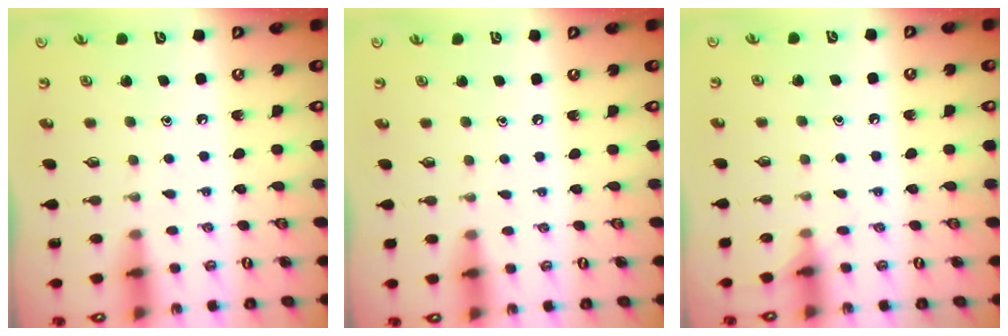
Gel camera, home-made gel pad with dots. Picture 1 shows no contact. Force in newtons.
{"total": 0.0}
{"total": 6.0, "press": 6.0, "slide": 0.6}